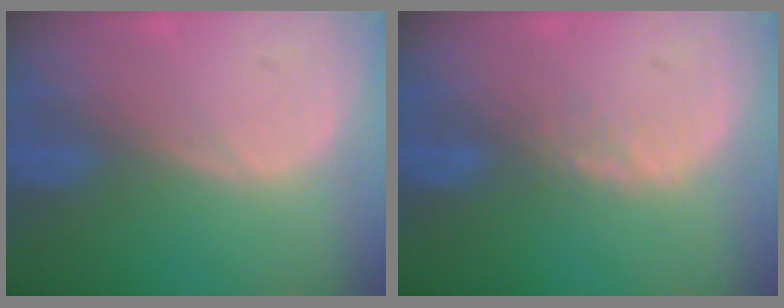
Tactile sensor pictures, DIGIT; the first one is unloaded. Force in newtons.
{"total": 1.4, "press": 1.4, "slide": 0.3}